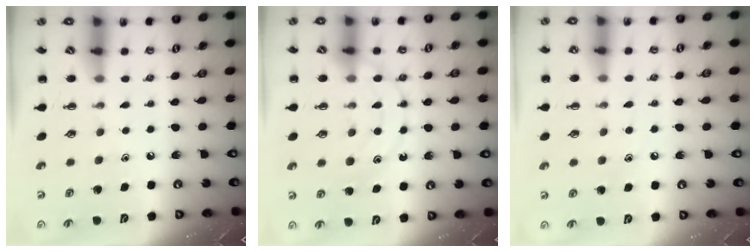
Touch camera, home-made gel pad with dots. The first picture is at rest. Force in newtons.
{"total": 12.3, "press": 12.2, "slide": 1.7}
{"total": 7.5, "press": 7.3, "slide": 2.0}